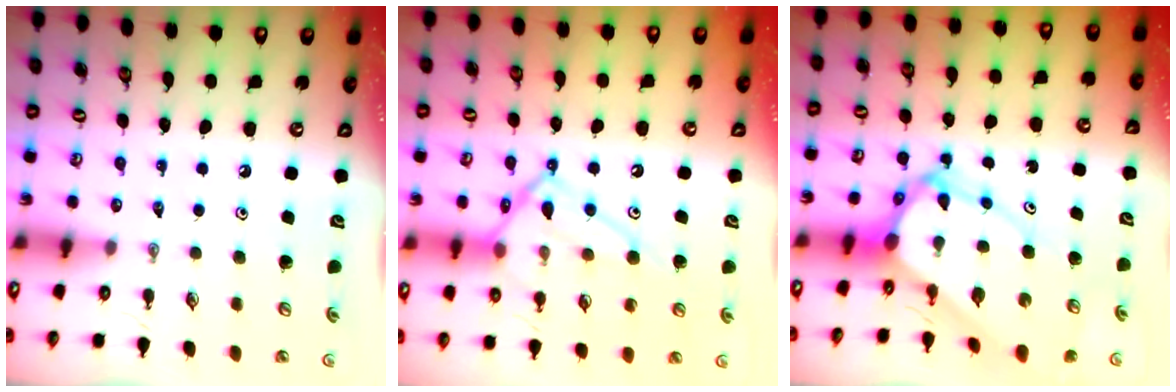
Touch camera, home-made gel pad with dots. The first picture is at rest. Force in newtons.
{"total": 15.9, "press": 15.8, "slide": 1.5}
{"total": 10.3, "press": 10.2, "slide": 1.0}